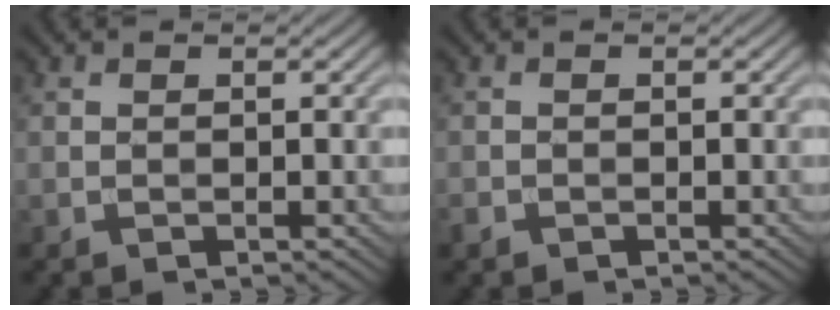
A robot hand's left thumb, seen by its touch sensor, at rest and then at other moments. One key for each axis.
{"total": 0.9, "fx": -0.7, "fy": 0.5, "fz": 0.2, "tx": -0.005, "ty": -0.003, "tz": -0.015}